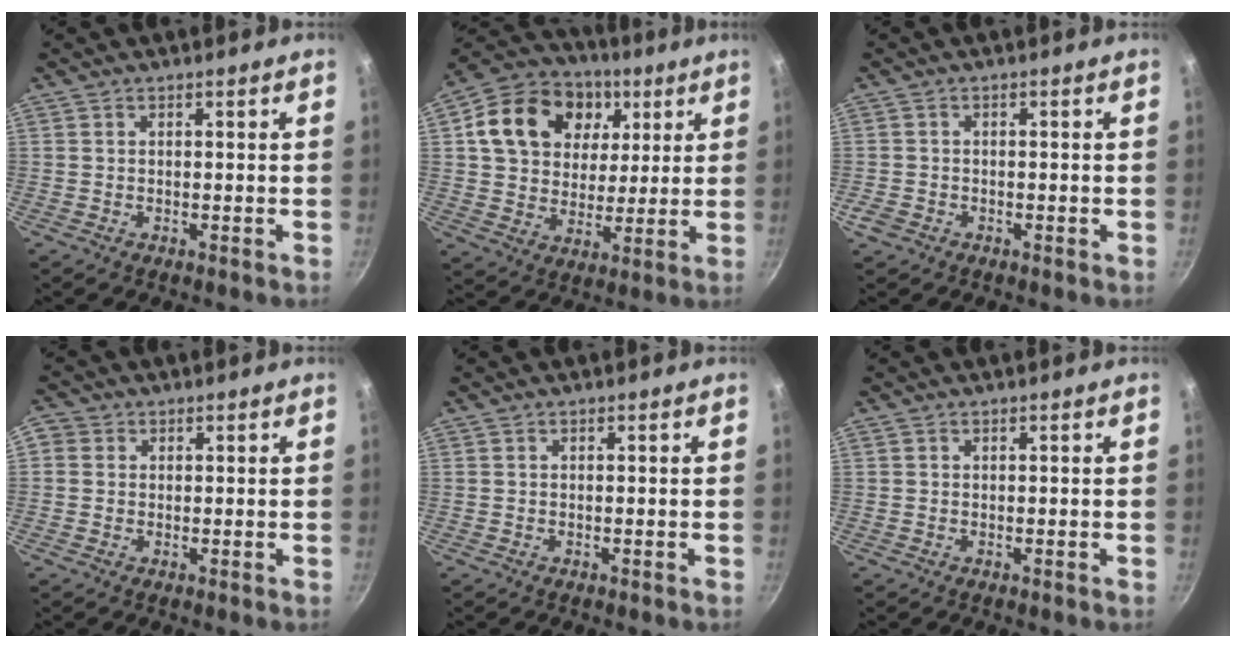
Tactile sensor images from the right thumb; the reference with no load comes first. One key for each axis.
{"total": 19.5, "fx": 6.1, "fy": 15.2, "fz": 10.5, "tx": -0.165, "ty": 0.008, "tz": 0.097}
{"total": 2.3, "fx": -1.1, "fy": 1.7, "fz": 1.2, "tx": -0.026, "ty": 0.005, "tz": -0.022}
{"total": 2.7, "fx": 0.3, "fy": 2.5, "fz": 0.7, "tx": 0.006, "ty": 0.000, "tz": -0.004}
{"total": 0.0}
{"total": 0.0}